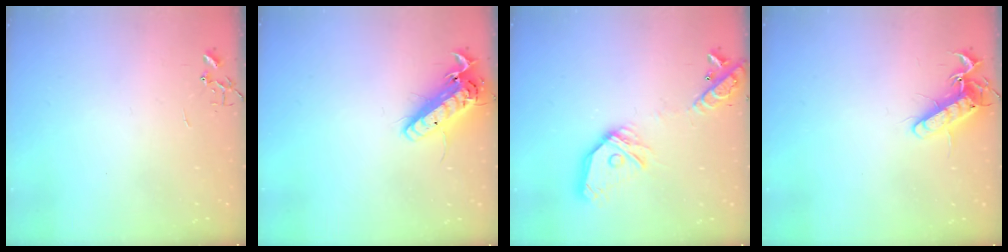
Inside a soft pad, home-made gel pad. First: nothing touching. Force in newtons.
{"total": 15.0, "press": 14.7, "slide": 3.0}
{"total": 17.7, "press": 17.5, "slide": 2.5}
{"total": 13.6, "press": 13.6, "slide": 1.4}